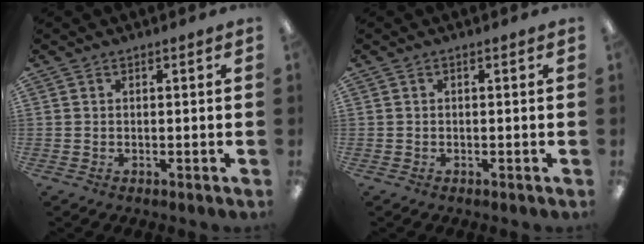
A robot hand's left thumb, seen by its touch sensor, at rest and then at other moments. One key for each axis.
{"total": 0.0}